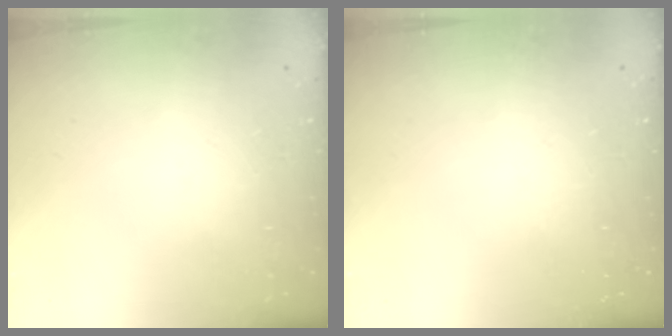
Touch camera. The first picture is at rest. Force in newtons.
{"total": 0.0}